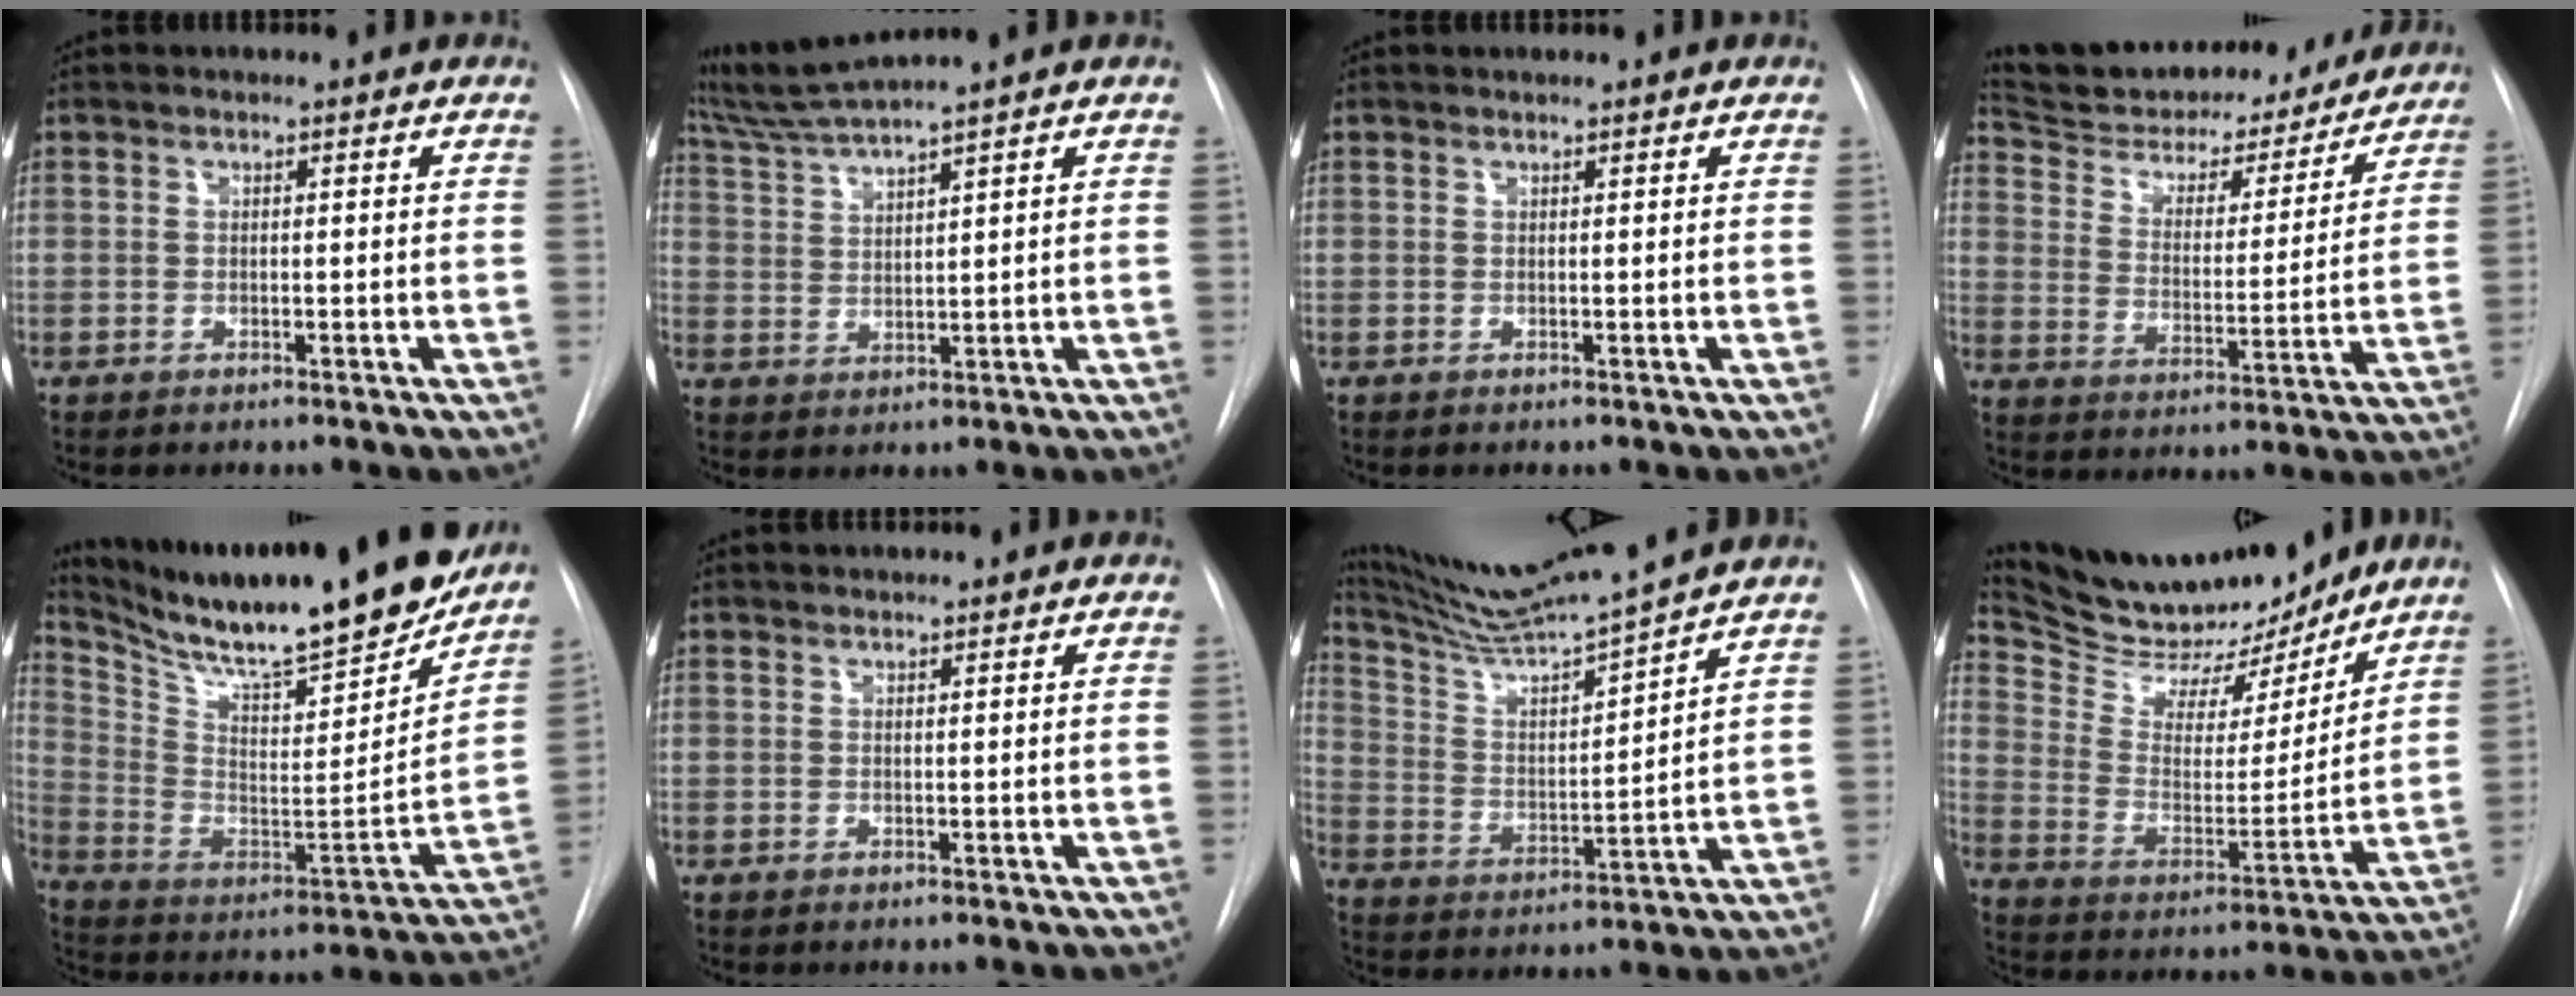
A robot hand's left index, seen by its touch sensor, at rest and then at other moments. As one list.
[{"total": 6.3, "force": [5.6, -1.9, 2.3], "torque": [-0.061, -0.001, 0.117]}, {"total": 1.1, "force": [1.0, 0.1, 0.2], "torque": [-0.005, 0.016, 0.017]}, {"total": 24.7, "force": [22.5, 6.6, 7.7], "torque": [-0.128, -0.007, 0.316]}, {"total": 27.4, "force": [23.6, 3.5, 13.6], "torque": [-0.237, -0.060, 0.351]}, {"total": 1.1, "force": [1.1, 0.1, 0.1], "torque": [-0.004, 0.017, 0.023]}, {"total": 14.1, "force": [12.9, -1.8, 5.4], "torque": [-0.107, -0.004, 0.234]}, {"total": 19.4, "force": [17.9, 5.0, 5.8], "torque": [-0.099, -0.015, 0.285]}]